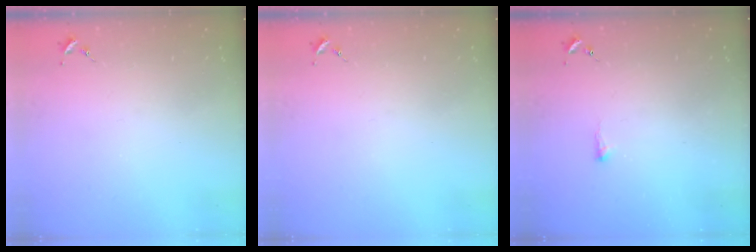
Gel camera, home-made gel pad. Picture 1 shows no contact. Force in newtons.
{"total": 0.0}
{"total": 3.5, "press": 3.5, "slide": 0.6}